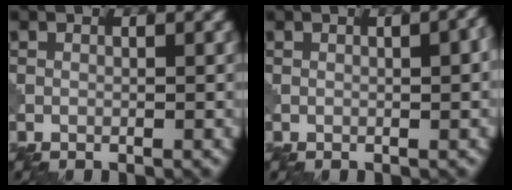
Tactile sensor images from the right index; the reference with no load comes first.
{"total": 2.5, "force": [0.2, 0.6, 2.4], "torque": [-0.026, 0.005, 0.004]}